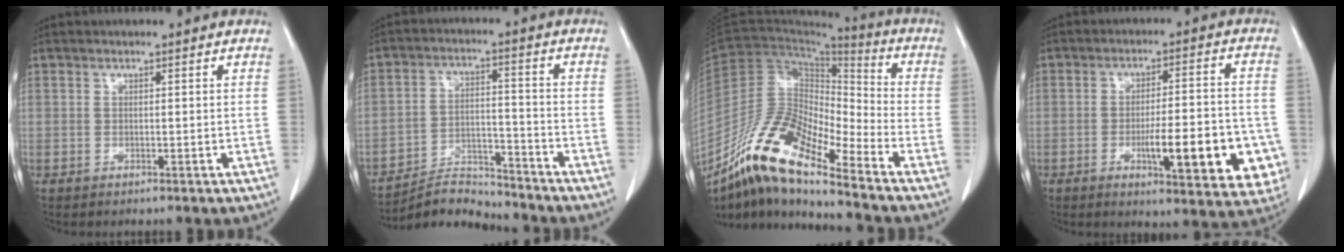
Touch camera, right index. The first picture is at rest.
{"total": 7.5, "force": [-7.4, 1.1, -0.7], "torque": [0.013, 0.018, -0.130]}
{"total": 15.5, "force": [-11.3, 3.0, 10.2], "torque": [-0.197, 0.015, -0.206]}
{"total": 14.9, "force": [-4.6, 3.5, 13.8], "torque": [-0.149, 0.006, -0.052]}